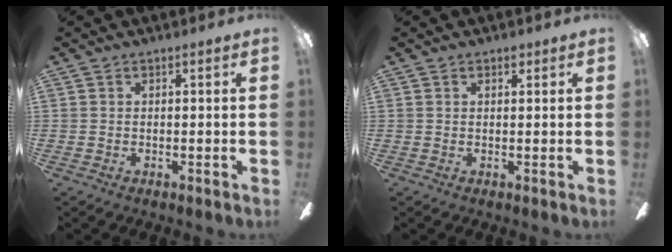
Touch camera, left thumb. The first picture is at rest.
{"total": 1.5, "force": [0.8, 0.8, 1.0], "torque": [-0.006, -0.004, 0.011]}